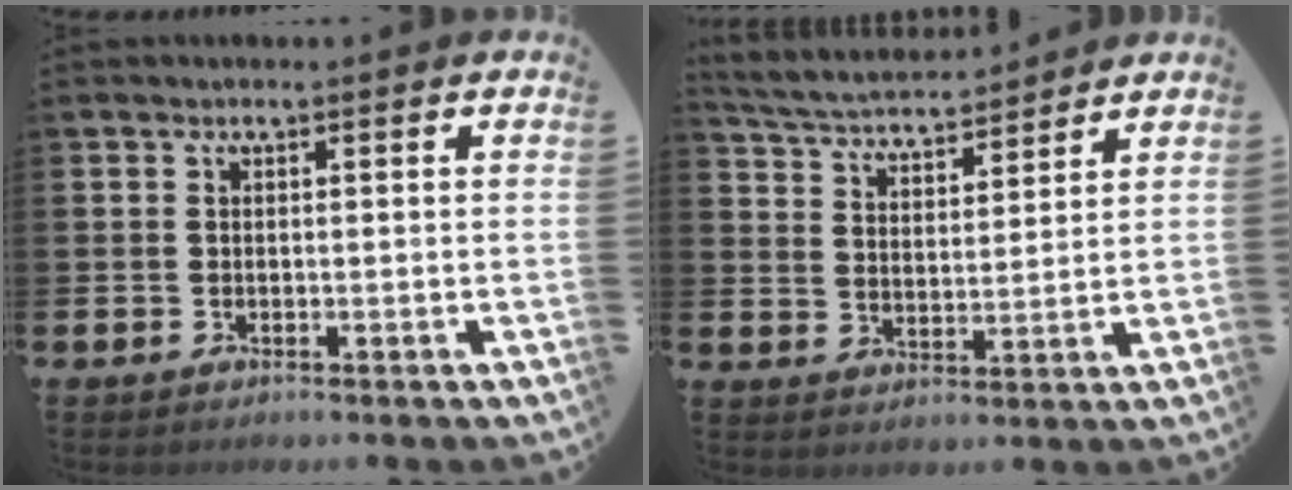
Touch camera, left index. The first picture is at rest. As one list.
[{"total": 4.6, "force": [4.5, 0.6, 0.4], "torque": [-0.031, -0.033, 0.077]}]